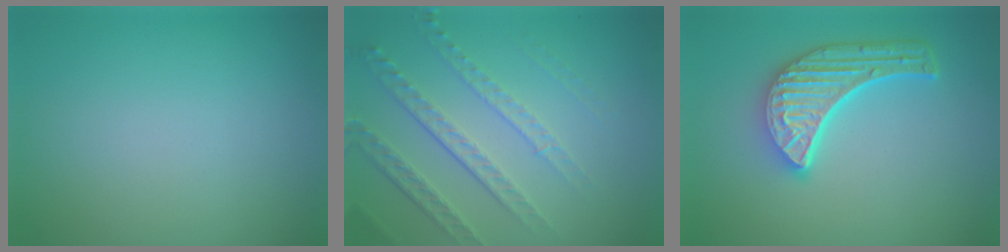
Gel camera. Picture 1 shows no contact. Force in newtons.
{"total": 4.9, "press": 3.3, "slide": 3.7}
{"total": 5.7, "press": 4.4, "slide": 3.6}